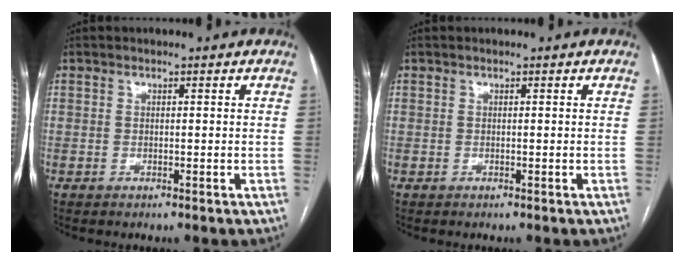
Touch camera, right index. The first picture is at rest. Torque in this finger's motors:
{"motor_torque": [0.02, -0.01, 0.00, 0.00]}